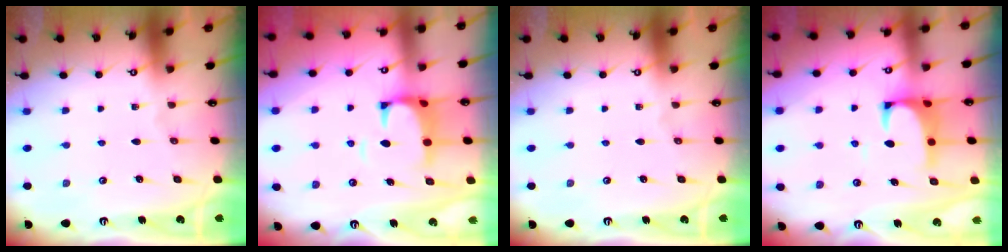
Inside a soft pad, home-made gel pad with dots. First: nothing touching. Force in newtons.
{"total": 2.6, "press": 2.3, "slide": 1.2}
{"total": 0.0}
{"total": 2.1, "press": 1.9, "slide": 0.9}